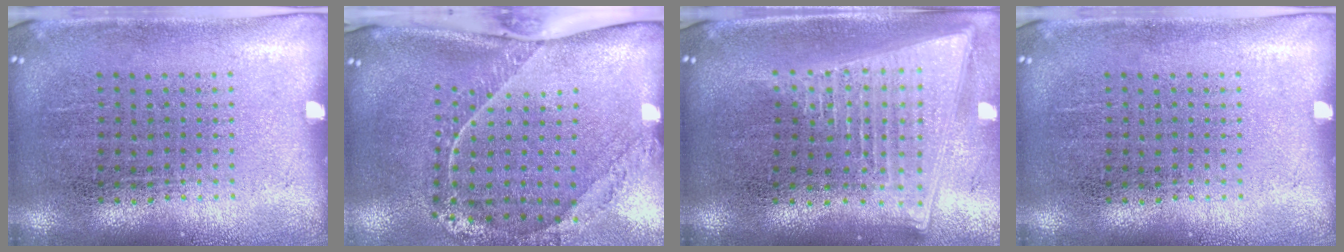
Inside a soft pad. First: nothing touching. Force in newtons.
{"total": 2.4, "press": 1.7, "slide": 1.8}
{"total": 2.1, "press": 1.7, "slide": 1.1}
{"total": 0.0}